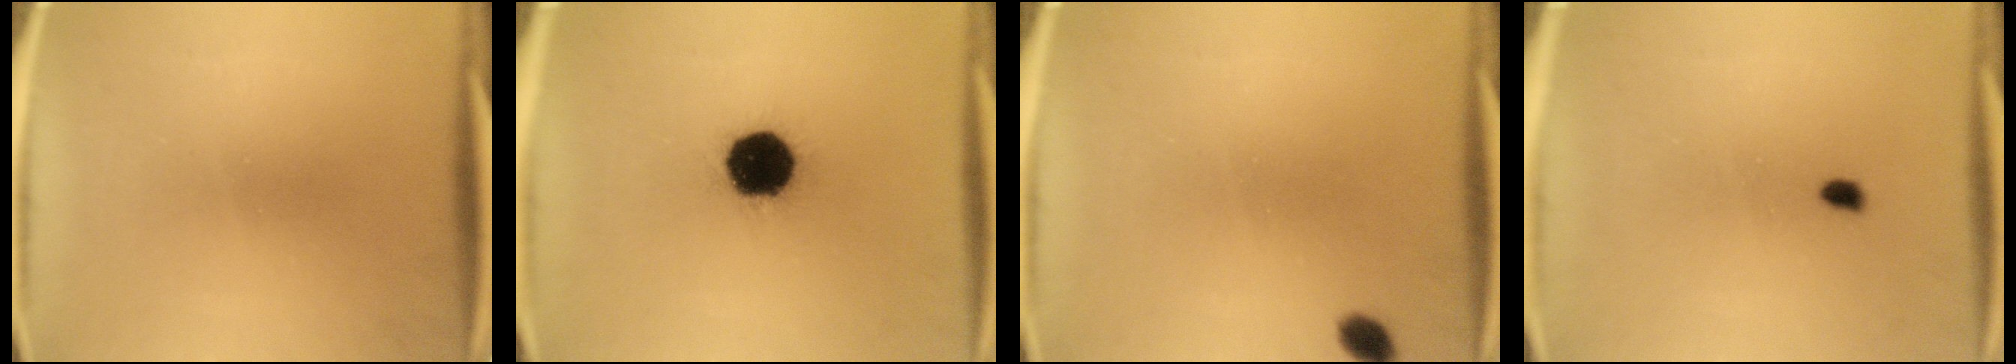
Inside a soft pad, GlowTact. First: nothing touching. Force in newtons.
{"total": 16.9}
{"total": 2.3}
{"total": 0.8}